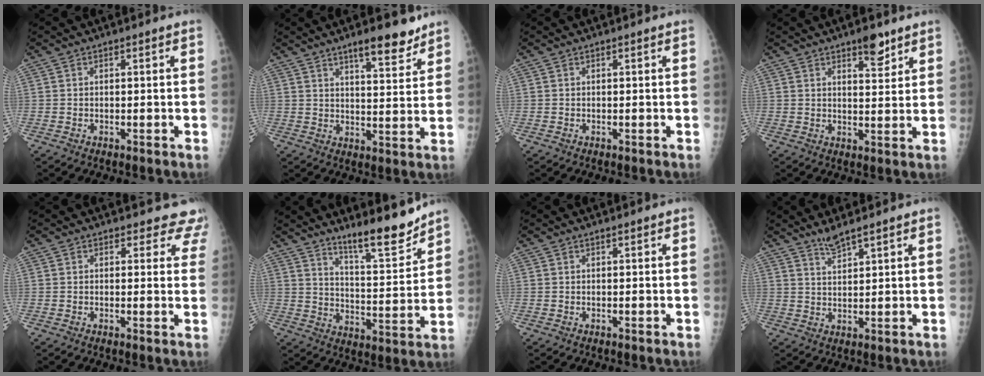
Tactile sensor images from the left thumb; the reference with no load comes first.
{"total": 8.5, "force": [6.3, 2.0, 5.4], "torque": [-0.053, -0.042, 0.095]}
{"total": 0.0}
{"total": 5.1, "force": [3.4, 1.8, 3.2], "torque": [-0.026, -0.023, 0.052]}
{"total": 5.4, "force": [4.7, 2.7, 0.0], "torque": [0.048, -0.019, 0.023]}
{"total": 11.5, "force": [9.8, 1.4, 6.0], "torque": [-0.068, -0.081, 0.163]}
{"total": 0.0}
{"total": 3.3, "force": [2.9, 0.1, 1.7], "torque": [-0.026, -0.016, 0.059]}